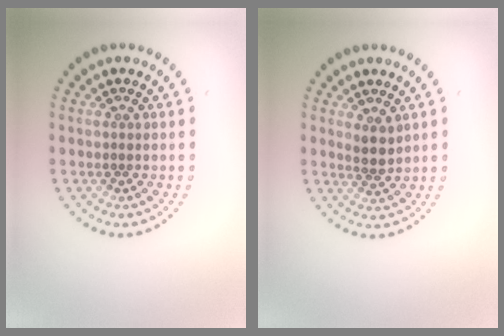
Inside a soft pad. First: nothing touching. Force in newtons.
{"total": 1.8, "press": 1.4, "slide": 1.2}